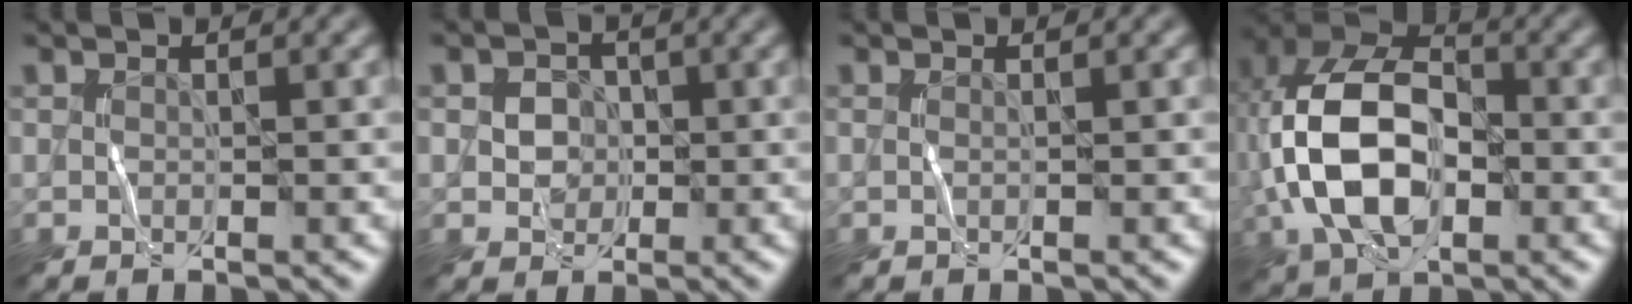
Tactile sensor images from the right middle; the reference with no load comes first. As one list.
[{"total": 2.5, "force": [0.2, 2.2, 1.1], "torque": [-0.015, 0.005, 0.000]}, {"total": 0.0}, {"total": 11.6, "force": [-1.2, 7.1, 9.1], "torque": [-0.207, 0.015, -0.032]}]